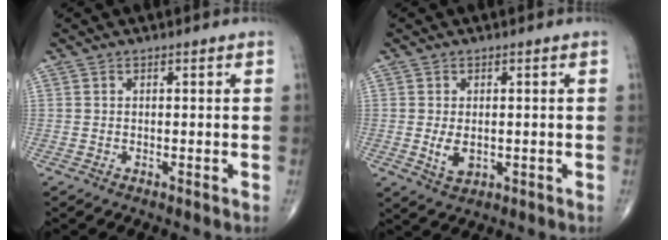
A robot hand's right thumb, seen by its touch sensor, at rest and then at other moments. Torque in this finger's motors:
{"motor_torque": [-0.44, 0.05, 0.15, 0.42, 0.13]}